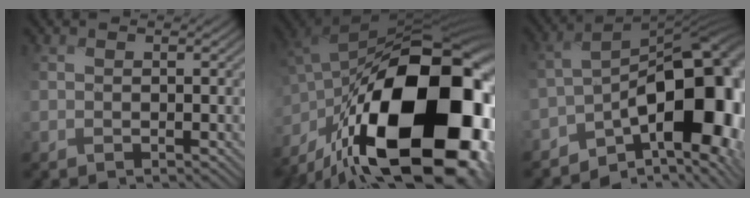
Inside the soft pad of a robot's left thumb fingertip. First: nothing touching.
{"total": 22.0, "force": [-8.4, 10.1, 17.7], "torque": [-0.325, -0.038, -0.108]}
{"total": 16.2, "force": [-6.2, 7.8, 12.7], "torque": [-0.152, -0.008, -0.095]}